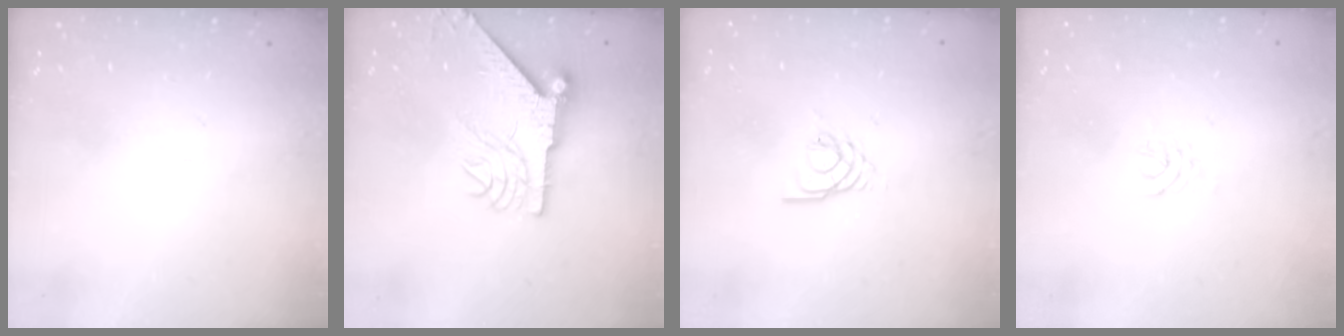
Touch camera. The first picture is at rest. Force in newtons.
{"total": 10.0, "press": 9.8, "slide": 1.6}
{"total": 2.5, "press": 2.4, "slide": 0.4}
{"total": 4.1, "press": 4.0, "slide": 0.5}